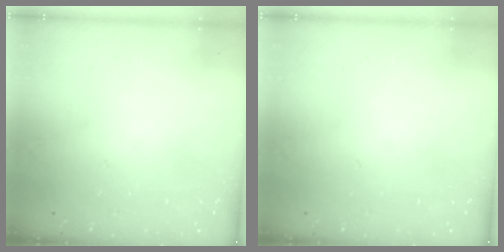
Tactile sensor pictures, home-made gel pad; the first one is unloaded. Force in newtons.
{"total": 0.0}